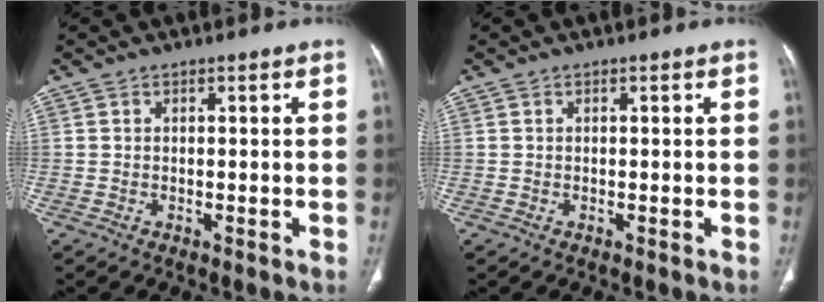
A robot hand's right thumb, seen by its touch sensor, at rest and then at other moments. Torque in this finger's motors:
{"motor_torque": [0.00, 0.00, 0.00, 0.00, 0.01]}